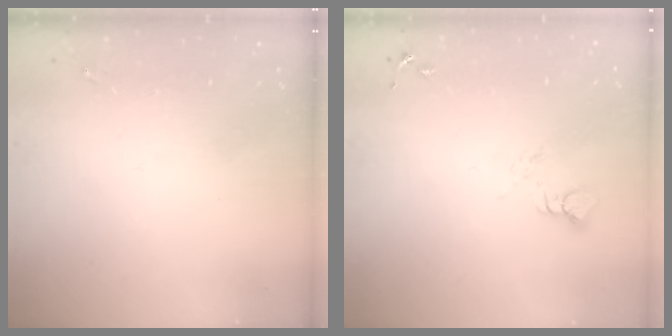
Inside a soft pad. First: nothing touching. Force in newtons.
{"total": 3.4, "press": 3.4, "slide": 0.2}